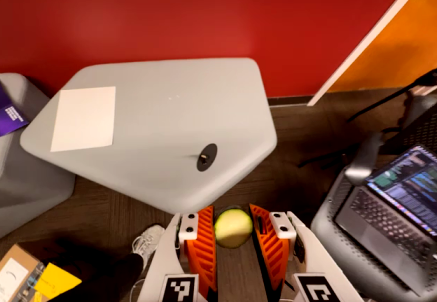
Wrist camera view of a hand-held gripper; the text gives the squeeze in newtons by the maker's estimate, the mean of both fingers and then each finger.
{"total": 10.5, "left": 11.5, "right": 9.6}